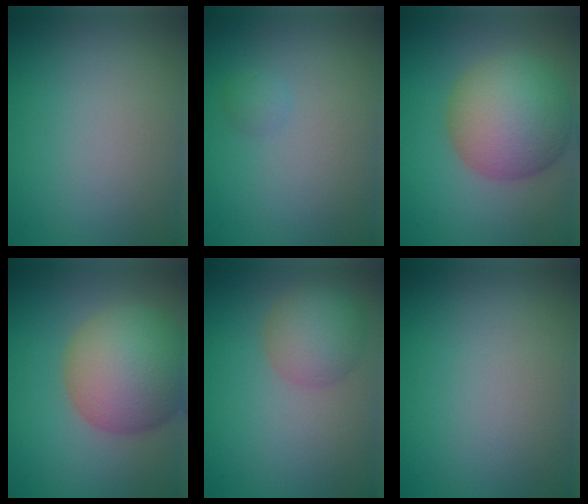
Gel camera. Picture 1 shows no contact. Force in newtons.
{"total": 0.8, "press": 0.8, "slide": 0.1}
{"total": 8.5, "press": 8.4, "slide": 0.3}
{"total": 9.2, "press": 9.2, "slide": 0.6}
{"total": 3.8, "press": 3.8, "slide": 0.4}
{"total": 0.0}